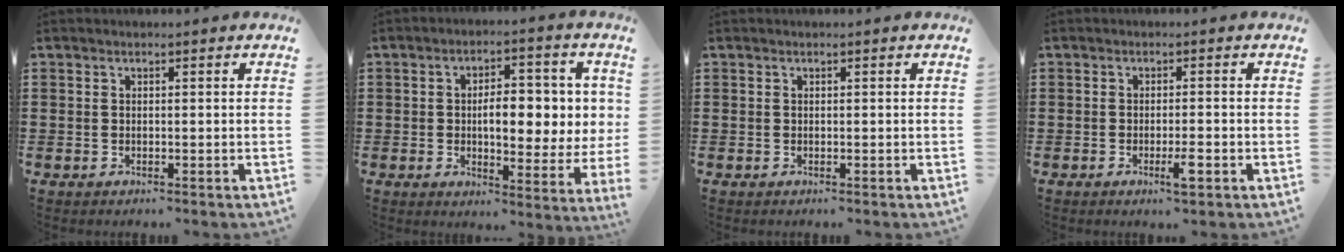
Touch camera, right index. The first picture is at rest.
{"total": 7.9, "force": [0.6, 3.1, 7.2], "torque": [-0.106, -0.001, -0.001]}
{"total": 0.0}
{"total": 3.0, "force": [-1.4, 0.3, 2.6], "torque": [-0.049, -0.006, -0.026]}